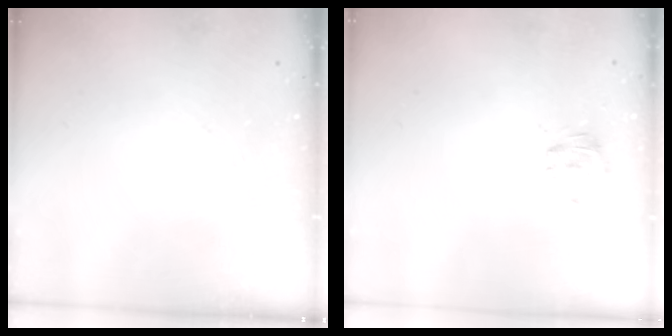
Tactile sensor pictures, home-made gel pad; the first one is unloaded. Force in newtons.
{"total": 3.0, "press": 2.8, "slide": 1.0}